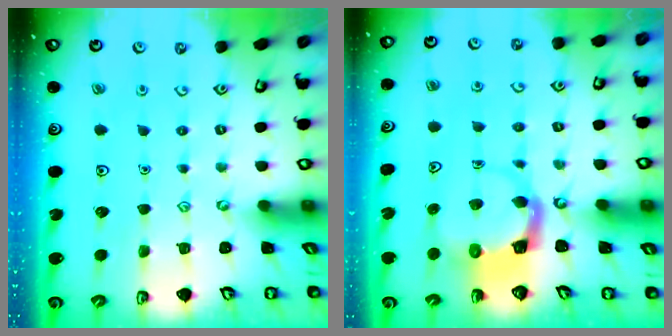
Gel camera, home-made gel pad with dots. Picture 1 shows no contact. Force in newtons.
{"total": 3.8, "press": 3.8, "slide": 0.7}